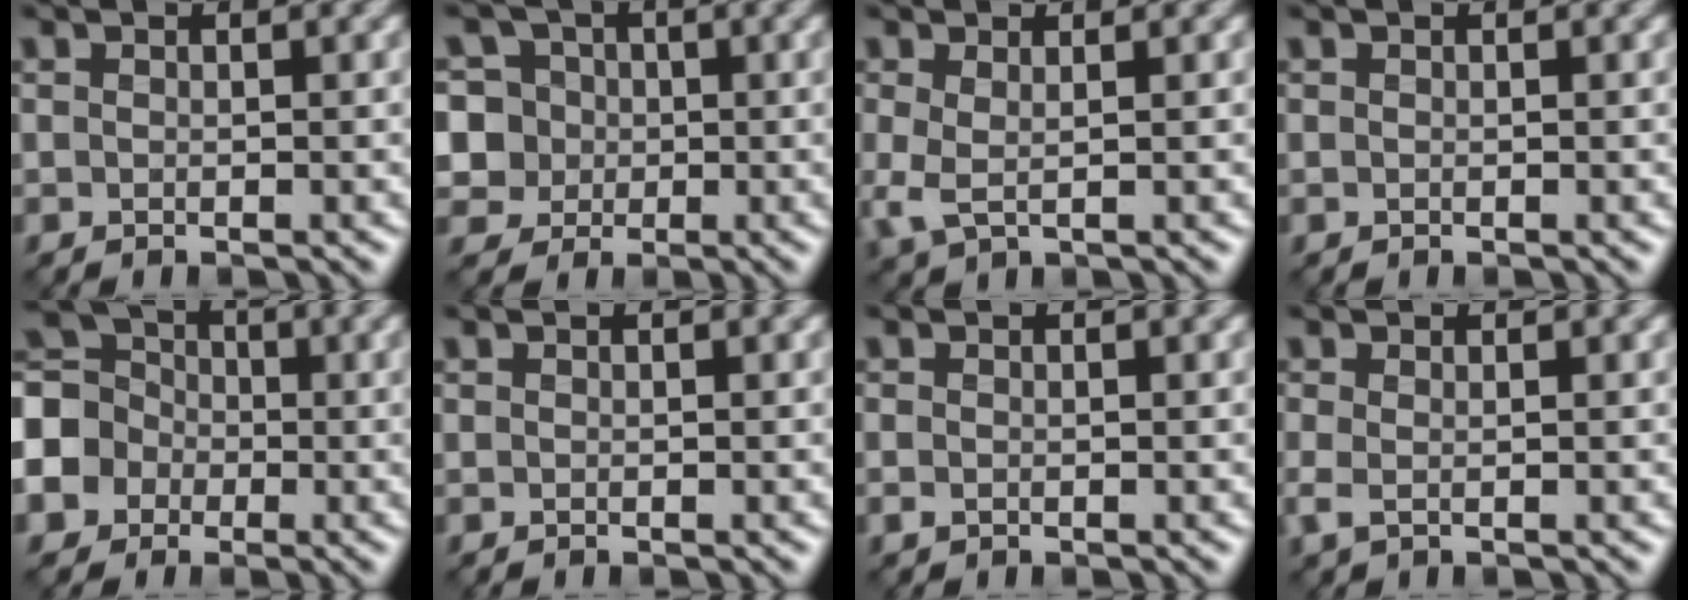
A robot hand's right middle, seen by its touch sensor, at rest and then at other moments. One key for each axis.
{"total": 7.3, "fx": 1.0, "fy": 6.8, "fz": 2.4, "tx": -0.047, "ty": 0.040, "tz": -0.002}
{"total": 2.2, "fx": 0.2, "fy": 1.0, "fz": 1.9, "tx": -0.048, "ty": -0.002, "tz": 0.002}
{"total": 0.0}
{"total": 9.3, "fx": -2.2, "fy": 8.1, "fz": 3.9, "tx": -0.110, "ty": -0.002, "tz": -0.068}
{"total": 0.0}
{"total": 0.7, "fx": -0.2, "fy": 0.5, "fz": 0.4, "tx": -0.009, "ty": -0.004, "tz": -0.004}
{"total": 1.2, "fx": -0.1, "fy": 0.5, "fz": 1.1, "tx": -0.028, "ty": -0.002, "tz": -0.003}